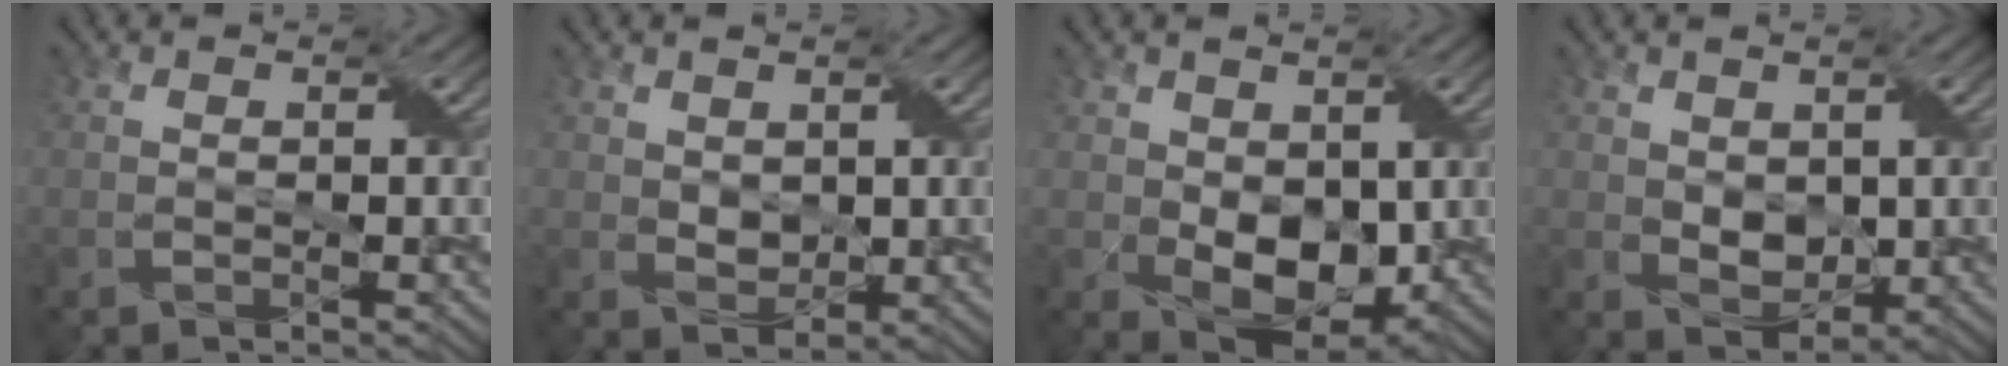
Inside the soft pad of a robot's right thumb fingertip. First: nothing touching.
{"total": 2.5, "force": [1.1, 1.8, 1.3], "torque": [-0.032, -0.003, 0.021]}
{"total": 7.2, "force": [0.0, 5.1, 5.1], "torque": [-0.098, -0.020, 0.008]}
{"total": 3.7, "force": [0.8, 2.7, 2.4], "torque": [-0.049, -0.007, 0.018]}